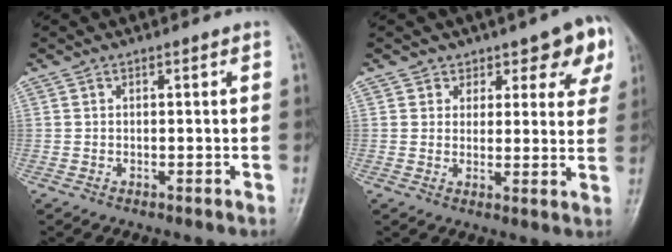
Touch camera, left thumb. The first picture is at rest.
{"total": 7.7, "force": [4.9, 5.1, 3.1], "torque": [0.015, -0.023, 0.052]}